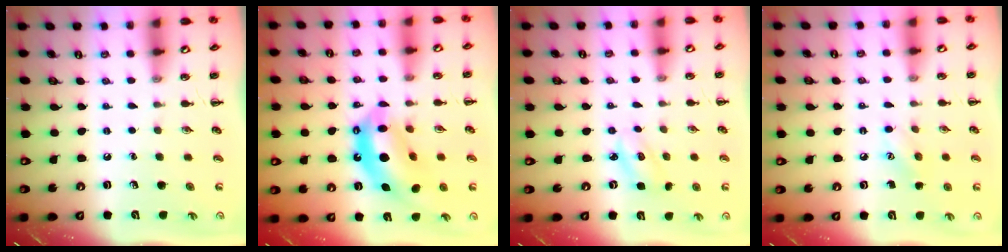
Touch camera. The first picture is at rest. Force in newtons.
{"total": 13.1, "press": 12.6, "slide": 3.6}
{"total": 4.3, "press": 4.3, "slide": 0.8}
{"total": 6.4, "press": 6.2, "slide": 1.6}